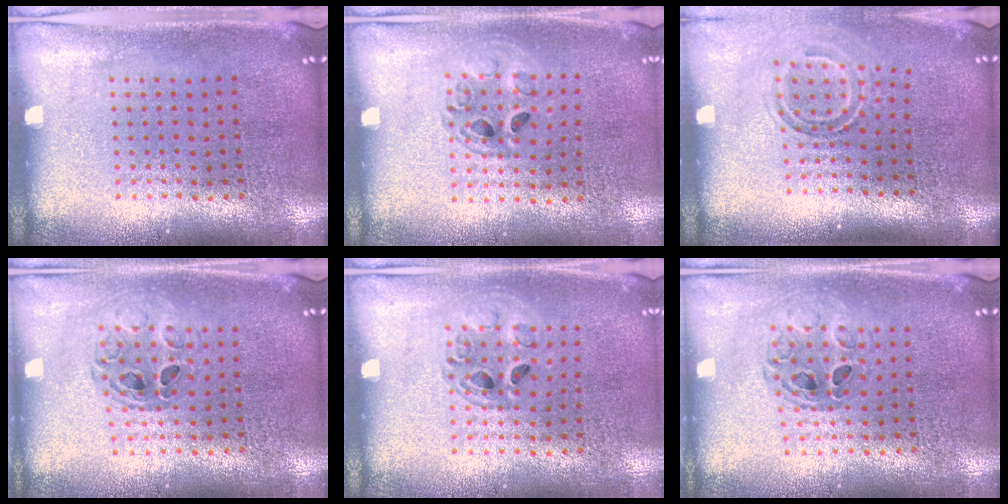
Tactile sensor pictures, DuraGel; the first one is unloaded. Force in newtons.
{"total": 1.3, "press": 1.2, "slide": 0.2}
{"total": 1.7, "press": 1.1, "slide": 1.3}
{"total": 0.8, "press": 0.8, "slide": 0.1}
{"total": 1.3, "press": 1.2, "slide": 0.2}
{"total": 0.8, "press": 0.8, "slide": 0.1}